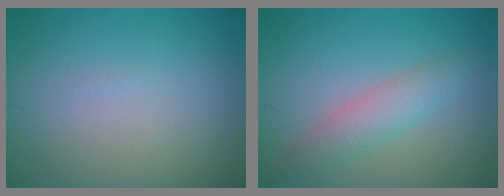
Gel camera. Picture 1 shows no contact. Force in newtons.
{"total": 2.9, "press": 2.9, "slide": 0.1}